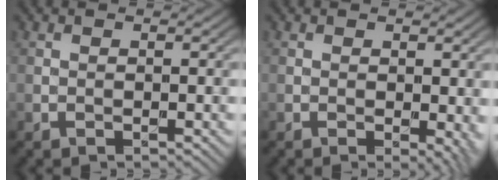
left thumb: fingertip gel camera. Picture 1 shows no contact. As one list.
[{"total": 2.9, "force": [-0.2, 1.3, 2.6], "torque": [-0.026, -0.005, -0.002]}]